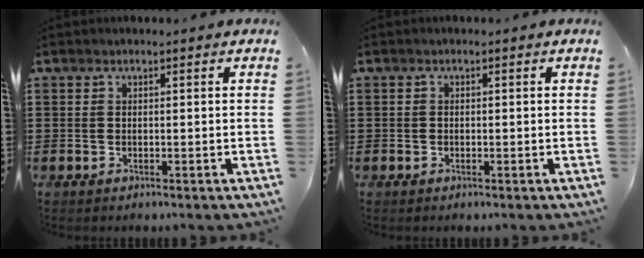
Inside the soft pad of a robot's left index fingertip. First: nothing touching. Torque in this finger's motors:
{"motor_torque": [-0.15, 0.14, -0.02, -0.01]}